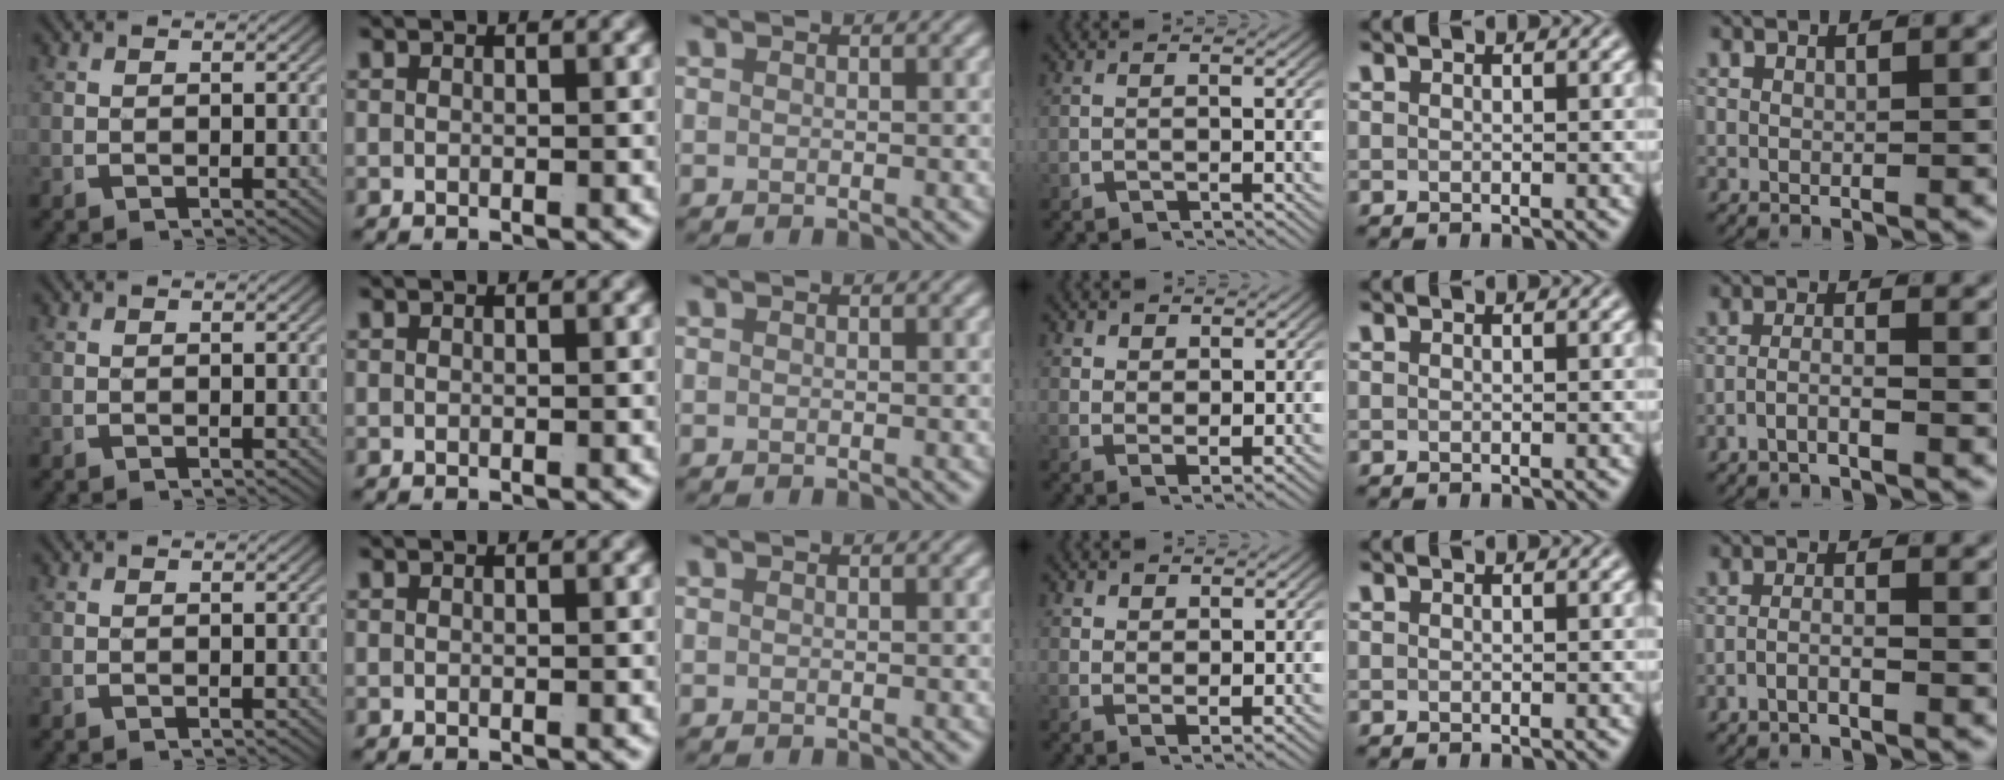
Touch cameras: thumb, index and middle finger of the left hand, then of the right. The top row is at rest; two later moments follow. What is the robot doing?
{"motion": "lift_and_place", "object": "shirt"}